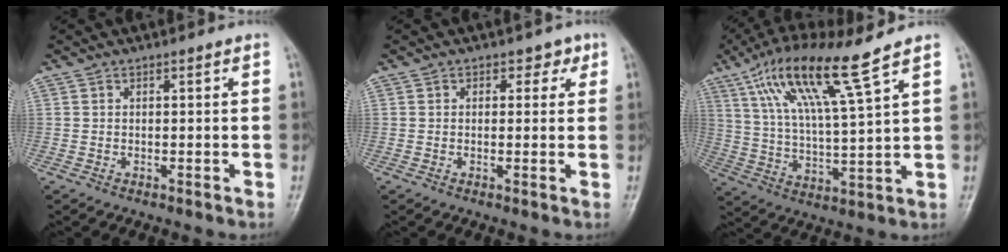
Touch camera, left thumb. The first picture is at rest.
{"total": 2.3, "force": [1.1, 1.8, 1.0], "torque": [0.011, -0.002, 0.007]}
{"total": 14.4, "force": [8.8, 0.8, 11.4], "torque": [-0.217, -0.030, 0.171]}